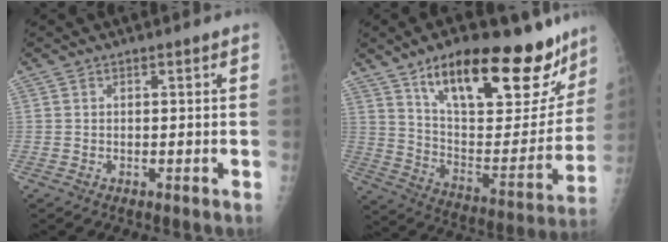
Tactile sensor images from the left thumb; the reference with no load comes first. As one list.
[{"total": 28.5, "force": [18.9, 10.1, 18.8], "torque": [-0.234, -0.059, 0.297]}]